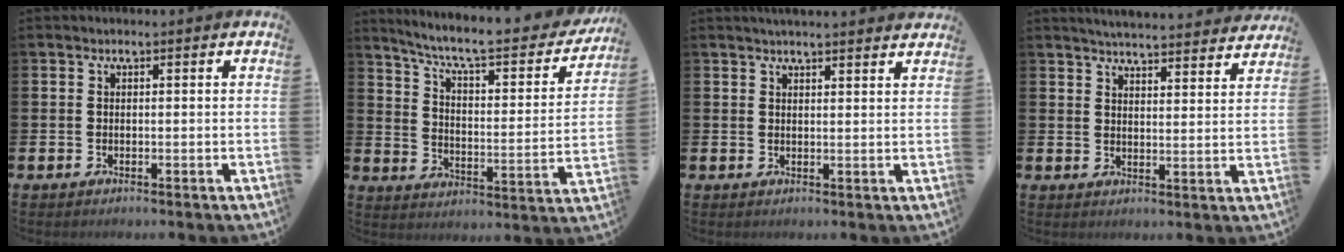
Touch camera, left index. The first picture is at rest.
{"total": 8.0, "force": [6.9, 1.7, 3.7], "torque": [-0.095, -0.049, 0.112]}
{"total": 2.8, "force": [2.8, 0.0, 0.4], "torque": [-0.008, -0.012, 0.050]}
{"total": 5.1, "force": [5.0, 0.1, 0.4], "torque": [-0.018, -0.036, 0.089]}